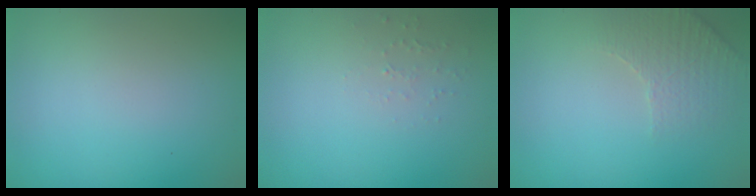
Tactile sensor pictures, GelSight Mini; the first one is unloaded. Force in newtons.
{"total": 0.8, "press": 0.8, "slide": 0.3}
{"total": 2.8, "press": 2.7, "slide": 0.8}